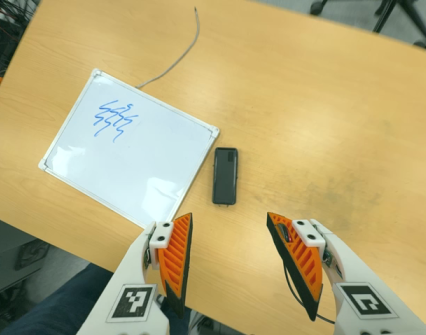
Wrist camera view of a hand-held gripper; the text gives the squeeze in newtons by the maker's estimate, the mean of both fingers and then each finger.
{"total": 0.0}